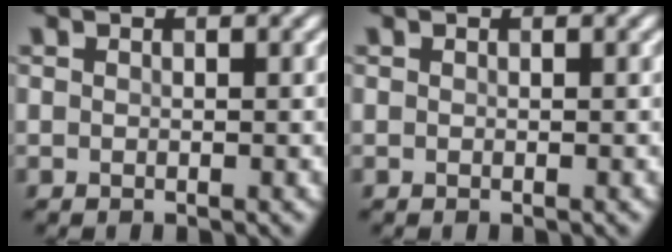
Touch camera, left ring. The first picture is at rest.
{"total": 0.0}